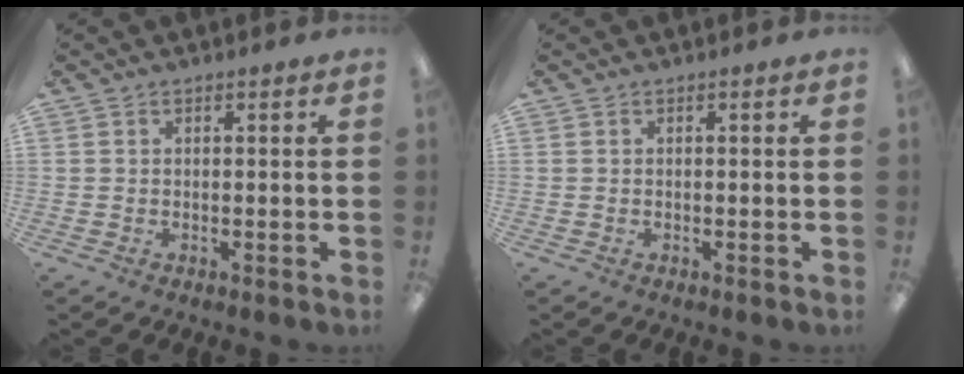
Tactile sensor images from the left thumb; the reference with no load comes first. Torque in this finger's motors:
{"motor_torque": [0.00, 0.00, 0.02, -0.01, 0.00]}